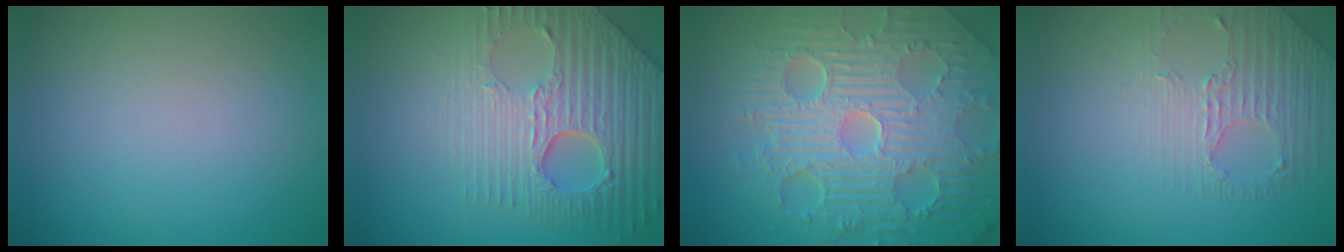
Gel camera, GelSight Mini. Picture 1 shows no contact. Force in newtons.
{"total": 6.6, "press": 5.4, "slide": 3.8}
{"total": 11.8, "press": 7.5, "slide": 9.0}
{"total": 1.8, "press": 1.5, "slide": 1.0}